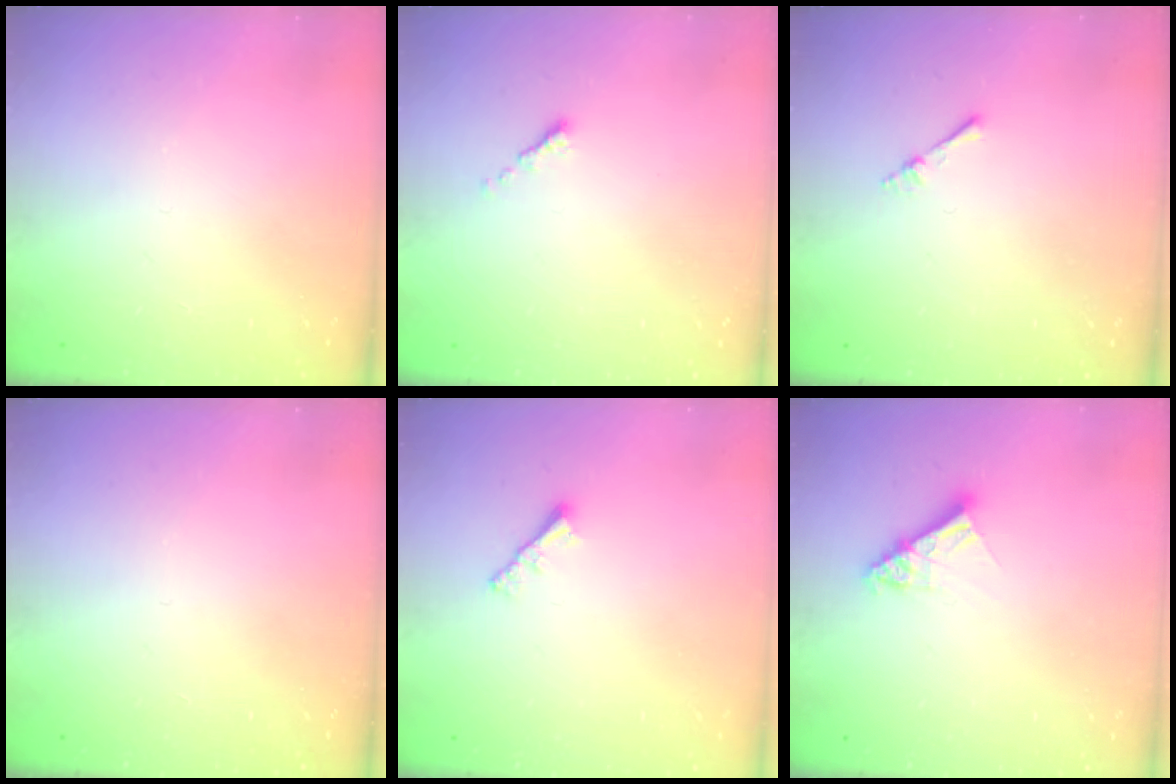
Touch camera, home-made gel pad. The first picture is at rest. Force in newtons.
{"total": 0.6, "press": 0.5, "slide": 0.2}
{"total": 2.2, "press": 2.2, "slide": 0.3}
{"total": 0.0}
{"total": 2.0, "press": 2.0, "slide": 0.5}
{"total": 9.0, "press": 8.9, "slide": 0.8}